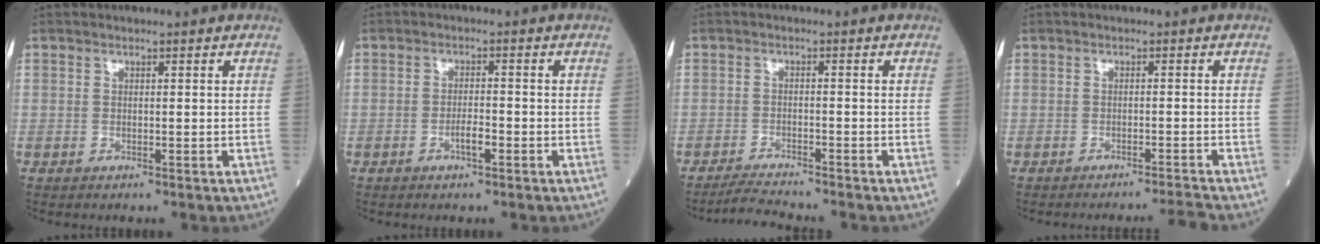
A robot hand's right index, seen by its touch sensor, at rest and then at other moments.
{"total": 2.2, "force": [-1.1, 0.5, 1.9], "torque": [-0.030, 0.003, -0.019]}
{"total": 3.8, "force": [-3.6, -1.0, 0.7], "torque": [-0.022, -0.020, -0.066]}
{"total": 3.9, "force": [-3.3, -2.2, 0.1], "torque": [-0.003, -0.001, -0.046]}